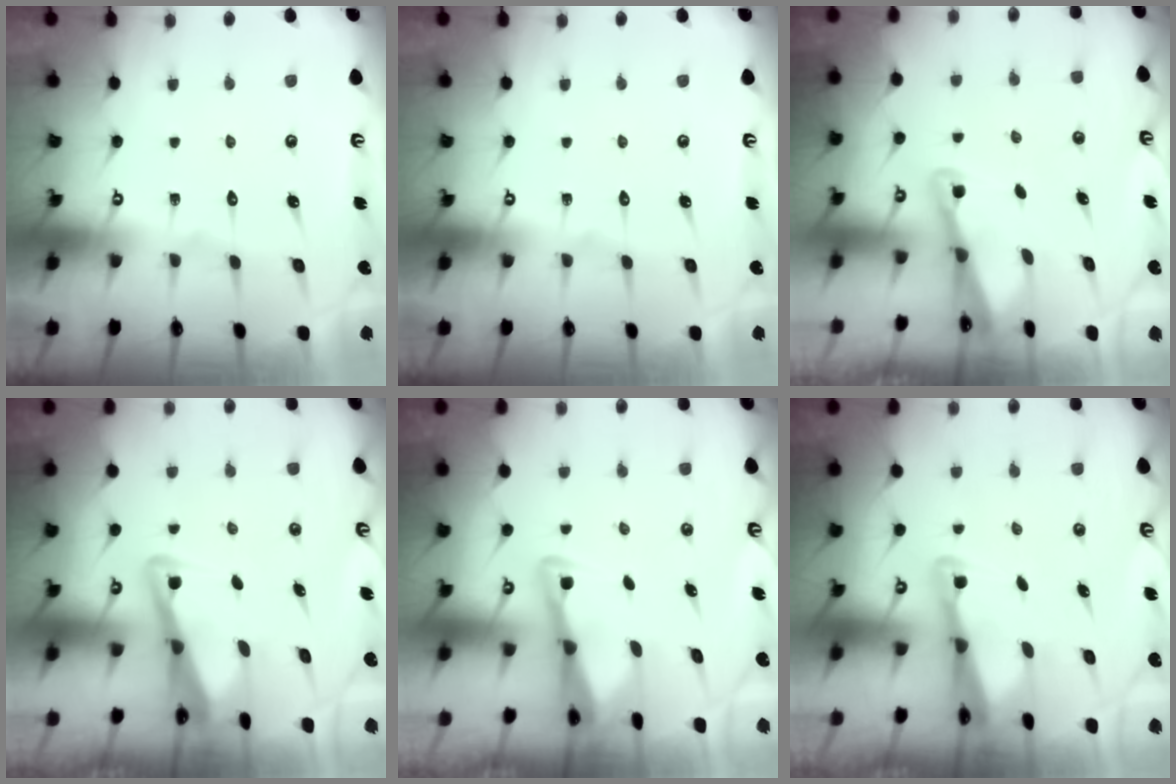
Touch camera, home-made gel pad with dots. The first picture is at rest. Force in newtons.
{"total": 0.0}
{"total": 2.2, "press": 2.2, "slide": 0.3}
{"total": 3.6, "press": 3.5, "slide": 0.8}
{"total": 2.9, "press": 2.8, "slide": 0.4}
{"total": 2.4, "press": 2.4, "slide": 0.3}